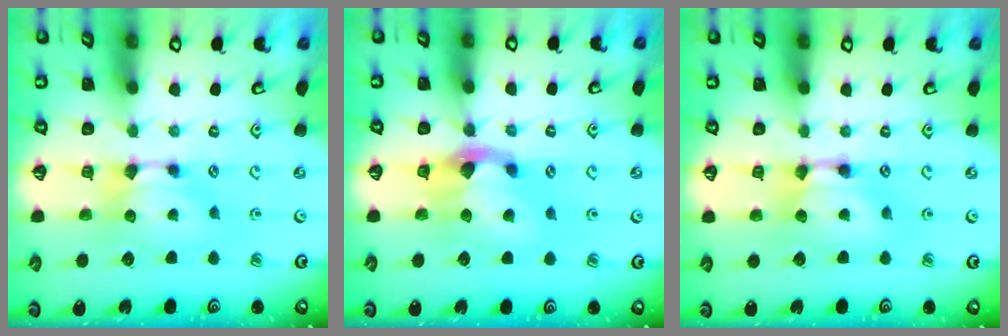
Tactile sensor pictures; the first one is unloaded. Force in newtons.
{"total": 3.7, "press": 3.1, "slide": 2.0}
{"total": 1.9, "press": 1.9, "slide": 0.1}